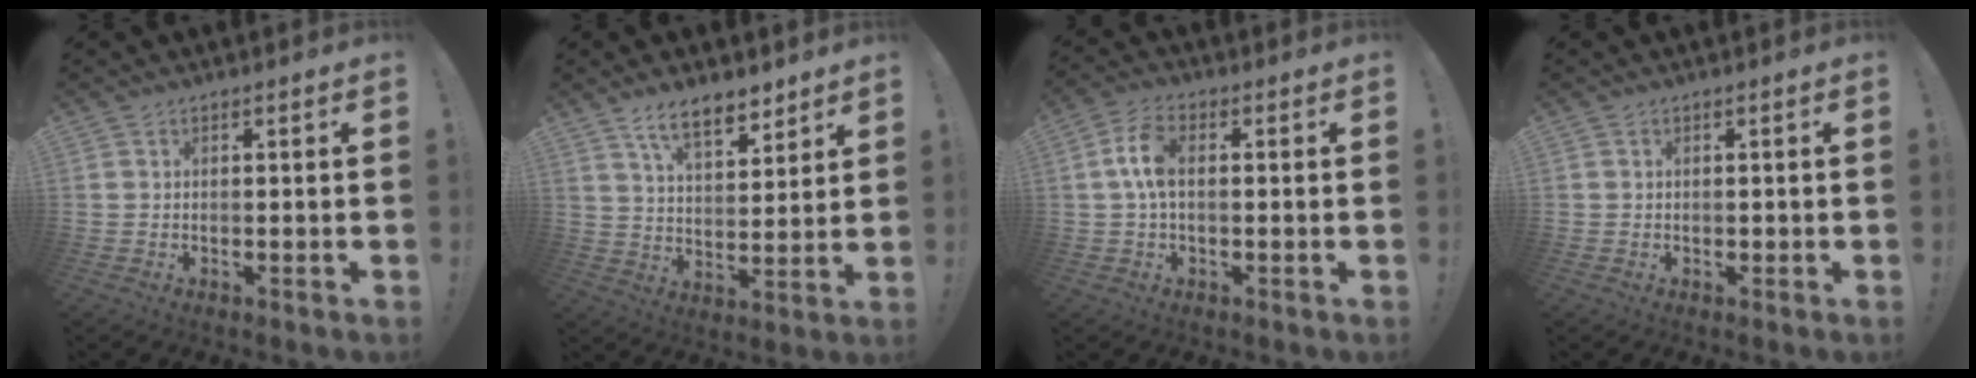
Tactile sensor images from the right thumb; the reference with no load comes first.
{"total": 10.7, "force": [7.8, 4.0, 6.1], "torque": [-0.090, -0.045, 0.141]}
{"total": 7.5, "force": [0.6, 4.1, 6.3], "torque": [-0.122, 0.008, 0.013]}
{"total": 0.7, "force": [-0.1, 0.6, 0.4], "torque": [-0.007, 0.004, -0.002]}